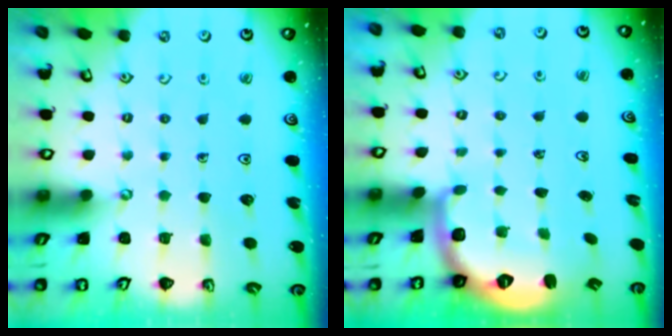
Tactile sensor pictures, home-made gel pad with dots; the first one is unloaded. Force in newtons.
{"total": 2.6, "press": 1.5, "slide": 2.1}